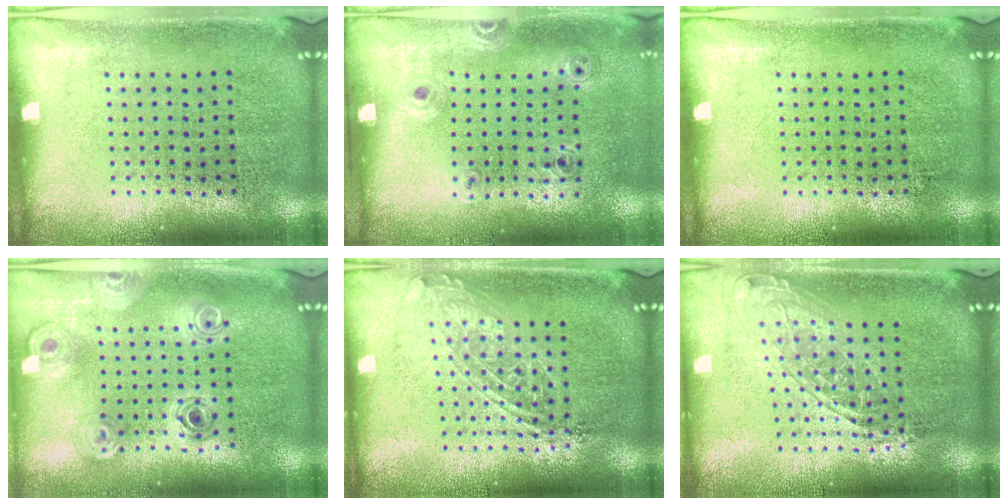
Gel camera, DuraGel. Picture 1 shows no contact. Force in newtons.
{"total": 1.1, "press": 0.9, "slide": 0.6}
{"total": 0.0}
{"total": 1.0, "press": 0.9, "slide": 0.2}
{"total": 1.5, "press": 1.2, "slide": 0.9}
{"total": 1.5, "press": 1.2, "slide": 0.9}